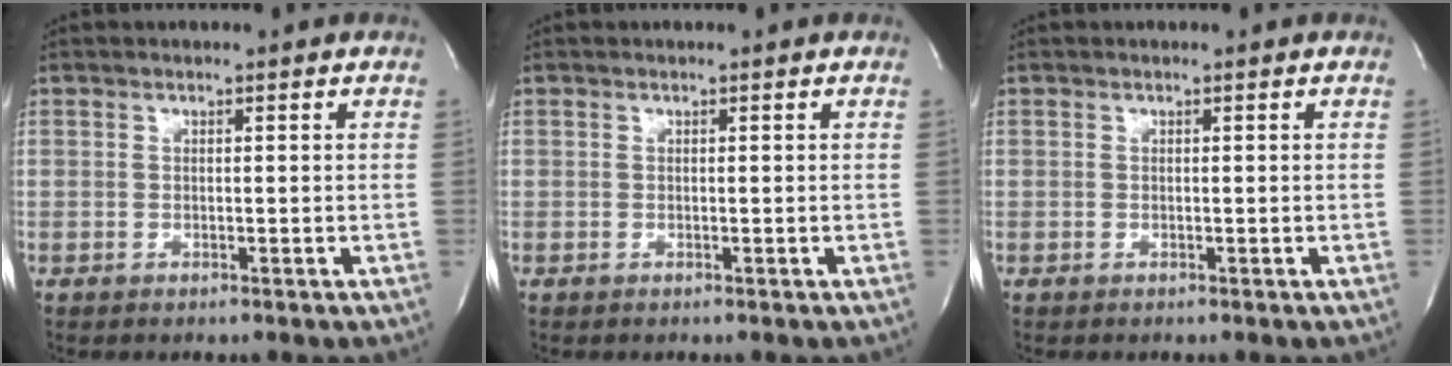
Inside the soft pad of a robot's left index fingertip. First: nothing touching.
{"total": 0.0}
{"total": 0.0}